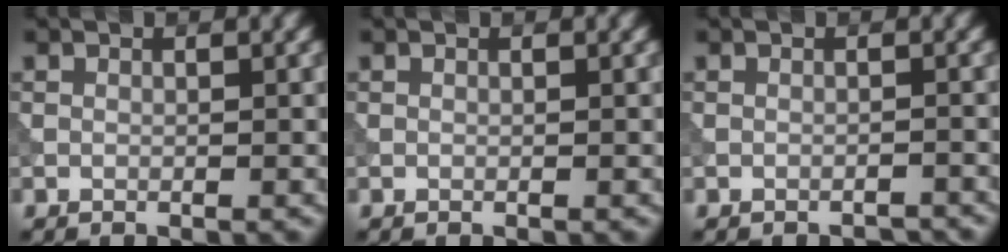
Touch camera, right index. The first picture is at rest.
{"total": 0.0}
{"total": 1.3, "force": [-1.2, 0.1, 0.2], "torque": [0.004, 0.003, -0.021]}